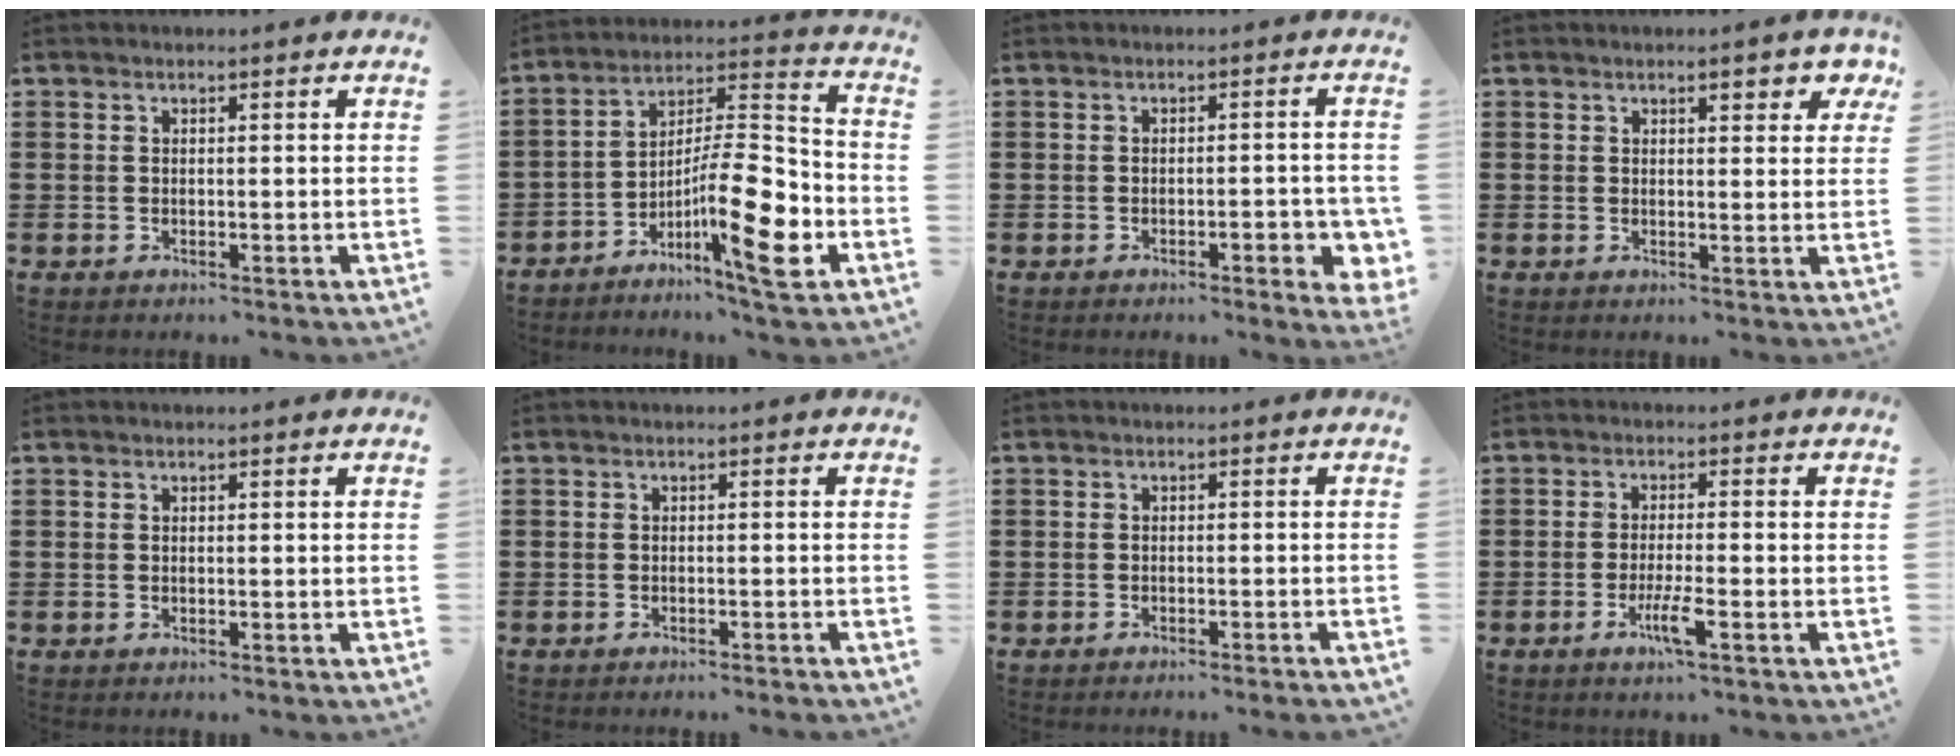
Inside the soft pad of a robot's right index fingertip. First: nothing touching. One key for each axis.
{"total": 14.5, "fx": -6.3, "fy": 3.4, "fz": 12.6, "tx": -0.208, "ty": 0.006, "tz": -0.111}
{"total": 4.0, "fx": -1.4, "fy": 1.1, "fz": 3.6, "tx": -0.050, "ty": -0.003, "tz": -0.023}
{"total": 2.9, "fx": 1.8, "fy": 1.0, "fz": 2.0, "tx": -0.021, "ty": -0.002, "tz": 0.025}
{"total": 0.0}
{"total": 0.9, "fx": -0.8, "fy": -0.2, "fz": 0.2, "tx": -0.005, "ty": -0.001, "tz": -0.017}
{"total": 1.1, "fx": -1.1, "fy": -0.3, "fz": 0.4, "tx": -0.006, "ty": 0.000, "tz": -0.021}
{"total": 4.3, "fx": -2.1, "fy": 0.2, "fz": 3.8, "tx": -0.075, "ty": -0.014, "tz": -0.039}